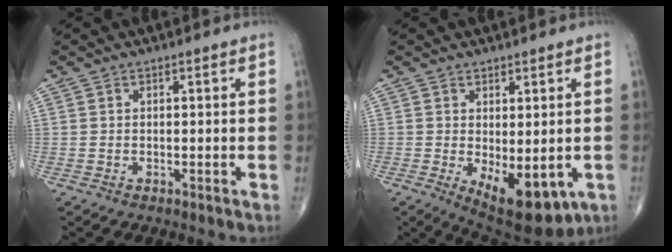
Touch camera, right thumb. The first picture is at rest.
{"total": 11.3, "force": [-3.1, 5.2, 9.5], "torque": [-0.120, -0.017, -0.027]}